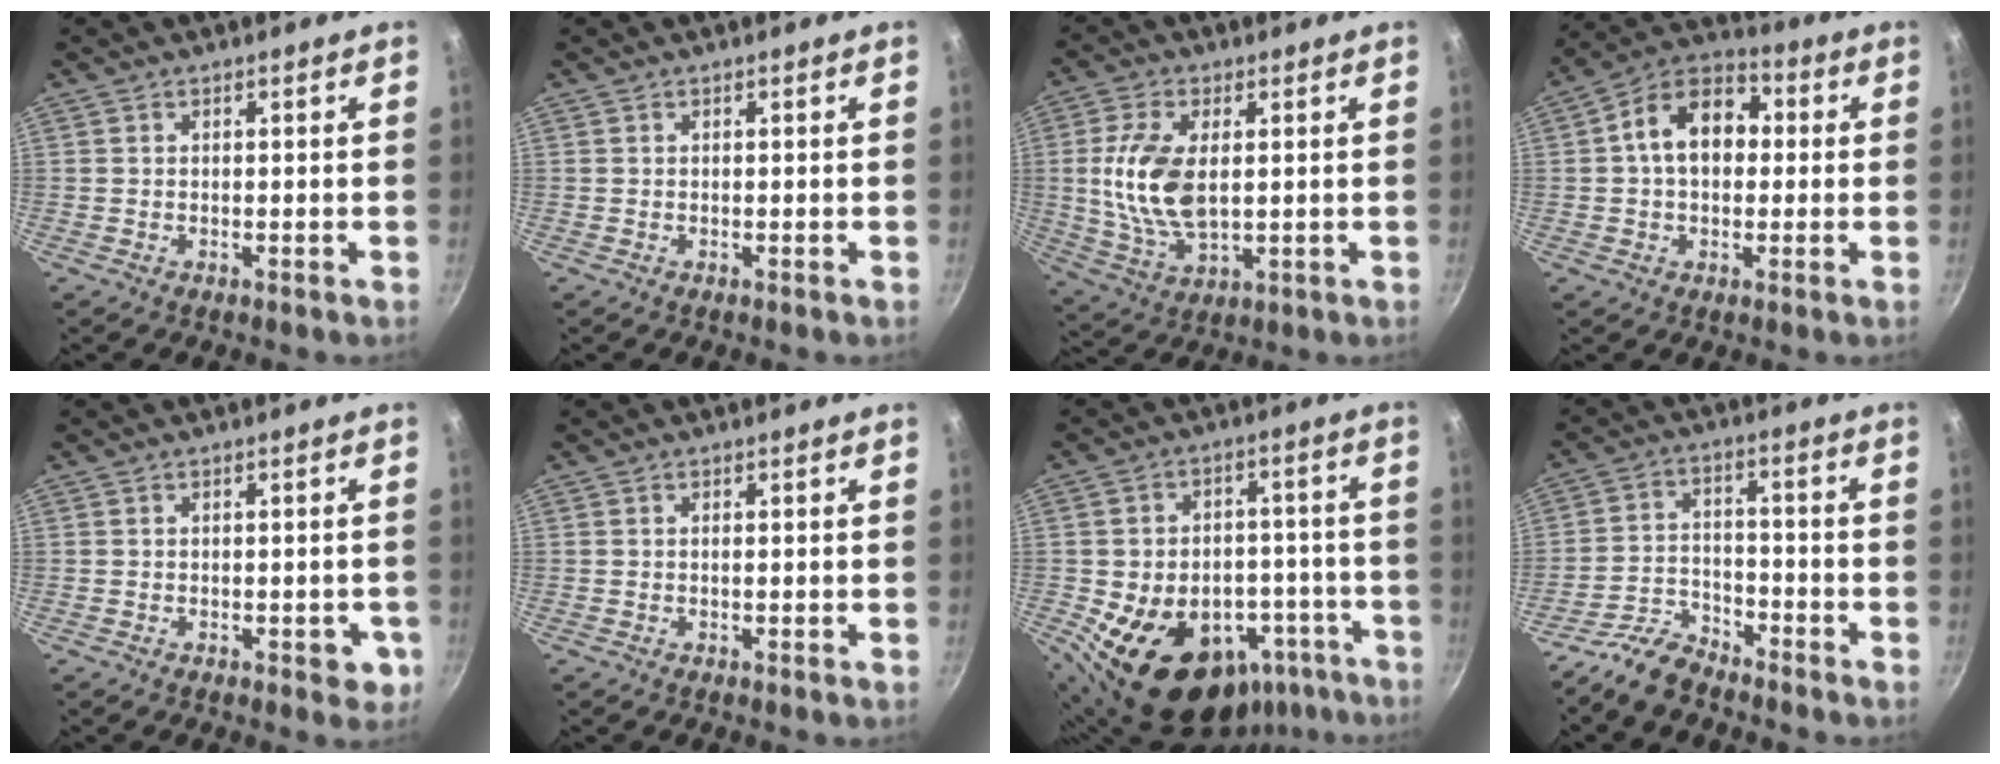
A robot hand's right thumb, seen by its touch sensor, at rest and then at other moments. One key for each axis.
{"total": 0.0}
{"total": 13.0, "fx": 1.3, "fy": 7.0, "fz": 10.8, "tx": -0.210, "ty": -0.007, "tz": 0.030}
{"total": 13.1, "fx": 1.3, "fy": 9.2, "fz": 9.2, "tx": -0.111, "ty": 0.033, "tz": 0.001}
{"total": 3.6, "fx": -1.1, "fy": 2.0, "fz": 2.8, "tx": -0.009, "ty": 0.006, "tz": -0.012}
{"total": 1.2, "fx": 0.1, "fy": -0.1, "fz": 1.2, "tx": -0.024, "ty": -0.002, "tz": 0.002}
{"total": 22.1, "fx": -9.7, "fy": 15.4, "fz": 12.6, "tx": -0.168, "ty": 0.039, "tz": -0.113}
{"total": 7.0, "fx": -6.2, "fy": 2.7, "fz": 2.0, "tx": -0.036, "ty": 0.058, "tz": -0.128}